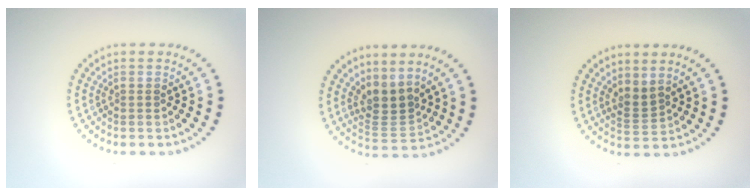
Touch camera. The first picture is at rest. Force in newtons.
{"total": 2.8, "press": 2.1, "slide": 2.0}
{"total": 1.8, "press": 1.3, "slide": 1.3}